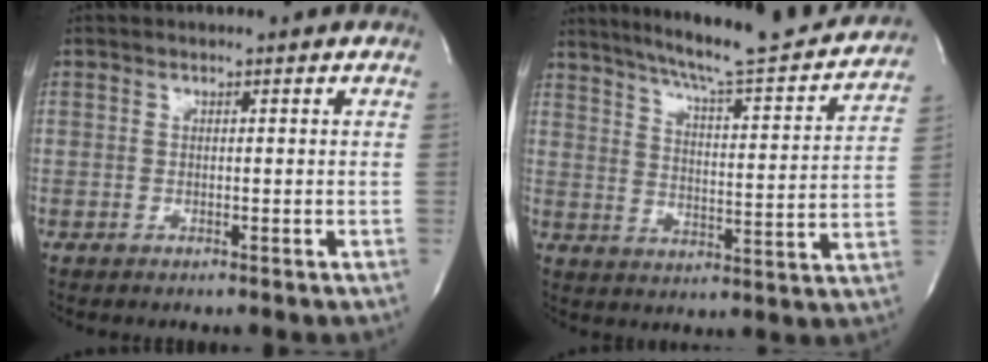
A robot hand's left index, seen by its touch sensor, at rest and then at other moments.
{"total": 21.1, "force": [19.0, 1.5, 9.1], "torque": [-0.142, -0.034, 0.253]}